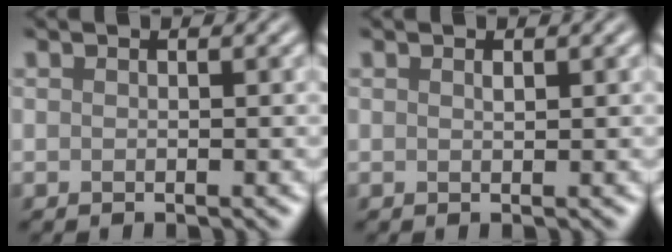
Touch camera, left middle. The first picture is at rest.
{"total": 0.0}